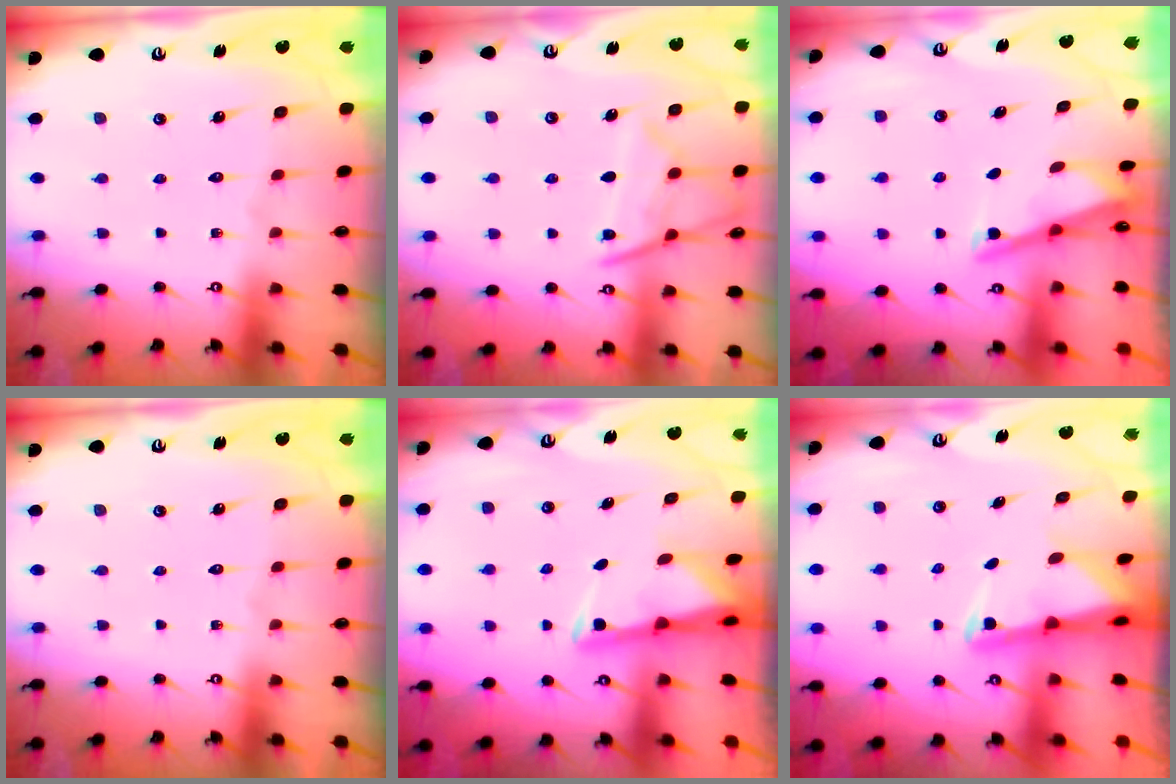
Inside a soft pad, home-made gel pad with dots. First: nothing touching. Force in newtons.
{"total": 10.9, "press": 10.8, "slide": 0.9}
{"total": 3.0, "press": 3.0, "slide": 0.3}
{"total": 0.0}
{"total": 2.9, "press": 2.8, "slide": 0.6}
{"total": 2.9, "press": 2.8, "slide": 0.6}